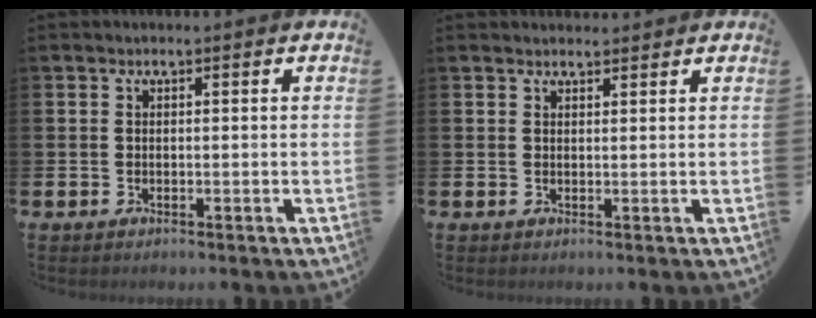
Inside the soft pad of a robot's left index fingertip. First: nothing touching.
{"total": 1.4, "force": [1.4, 0.3, 0.1], "torque": [0.007, -0.005, 0.024]}